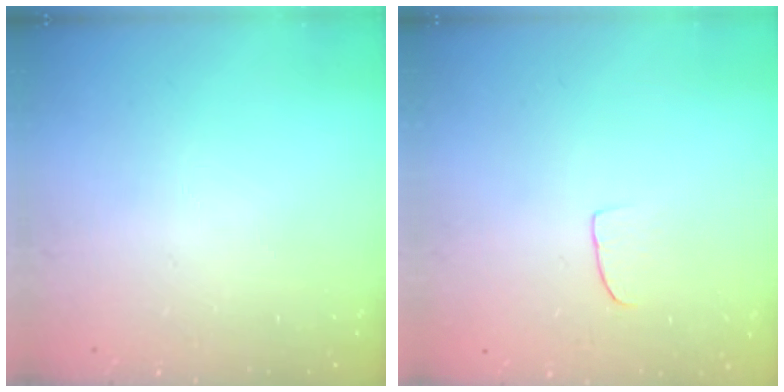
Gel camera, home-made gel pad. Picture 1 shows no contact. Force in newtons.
{"total": 4.2, "press": 4.2, "slide": 0.3}